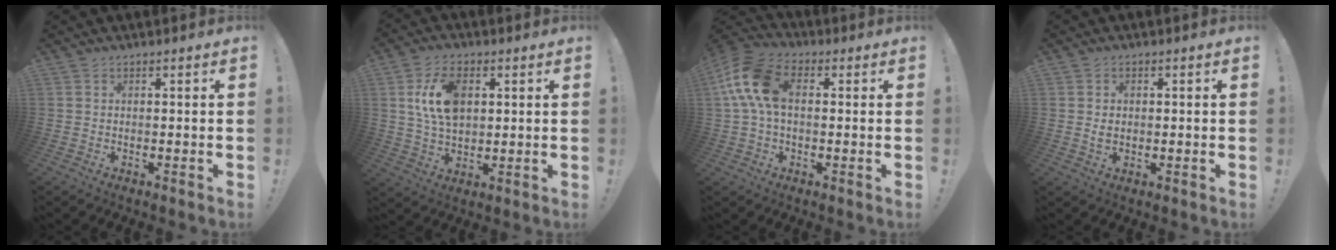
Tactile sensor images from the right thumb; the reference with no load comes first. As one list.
[{"total": 12.5, "force": [3.2, 8.0, 9.2], "torque": [-0.185, 0.004, 0.056]}, {"total": 13.4, "force": [2.1, 8.4, 10.2], "torque": [-0.201, 0.008, 0.044]}, {"total": 2.1, "force": [0.3, 1.8, 1.0], "torque": [-0.010, 0.003, 0.005]}]